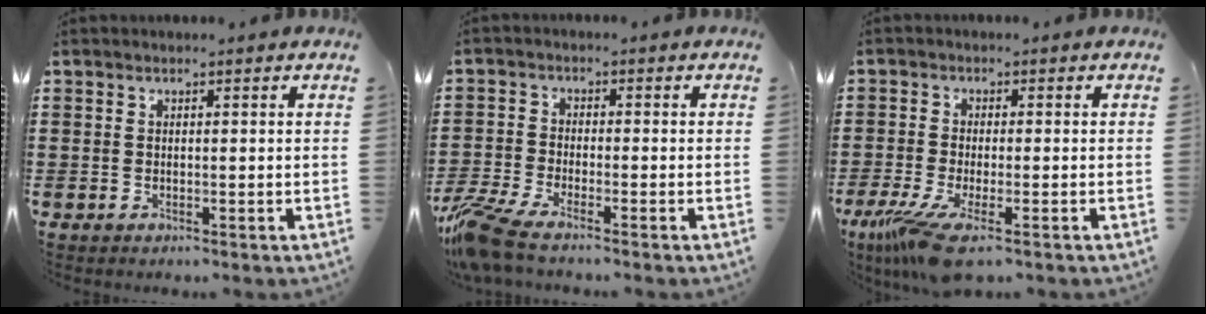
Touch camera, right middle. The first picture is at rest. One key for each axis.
{"total": 6.4, "fx": -5.2, "fy": 1.2, "fz": 3.5, "tx": -0.102, "ty": -0.015, "tz": -0.109}
{"total": 6.2, "fx": -3.7, "fy": 1.3, "fz": 4.8, "tx": -0.113, "ty": -0.022, "tz": -0.070}